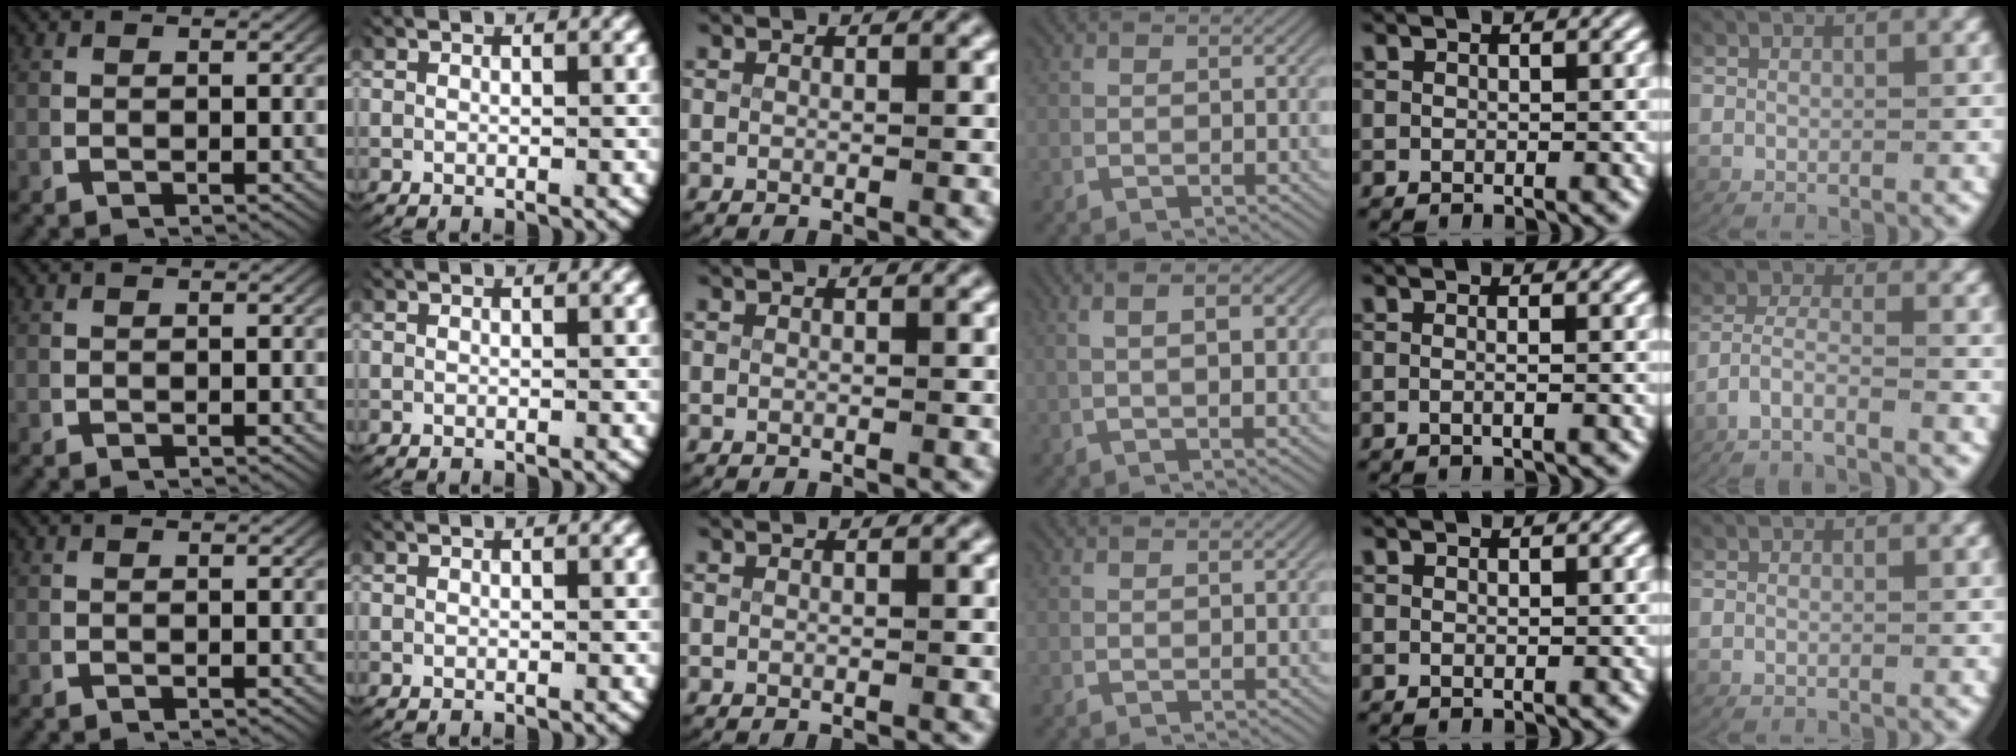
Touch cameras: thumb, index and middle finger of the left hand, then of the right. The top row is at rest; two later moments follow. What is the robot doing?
{"motion": "lift_and_place", "object": "towel"}